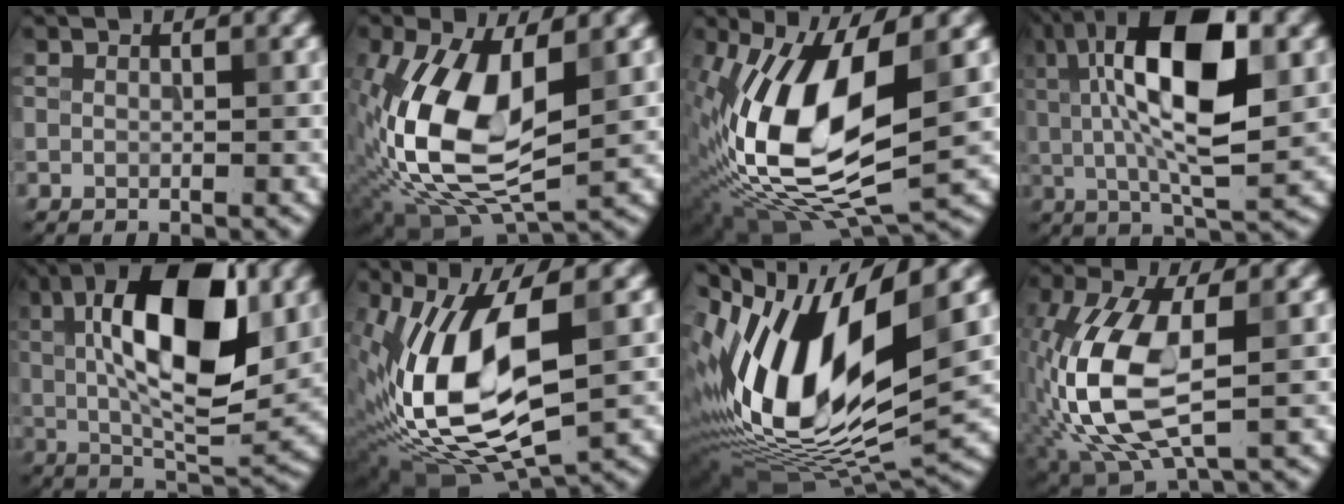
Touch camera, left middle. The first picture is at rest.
{"total": 11.0, "force": [0.1, 5.6, 9.5], "torque": [-0.207, -0.002, 0.004]}
{"total": 14.1, "force": [-0.5, 6.5, 12.5], "torque": [-0.243, -0.010, -0.016]}
{"total": 12.6, "force": [2.7, 4.3, 11.6], "torque": [-0.197, 0.014, 0.042]}
{"total": 14.3, "force": [3.0, 5.6, 12.8], "torque": [-0.211, 0.010, 0.040]}
{"total": 12.9, "force": [0.2, 5.8, 11.5], "torque": [-0.231, -0.014, 0.001]}
{"total": 16.2, "force": [2.0, 7.0, 14.5], "torque": [-0.287, -0.002, 0.042]}
{"total": 10.0, "force": [-1.2, 4.6, 8.8], "torque": [-0.199, 0.003, -0.024]}